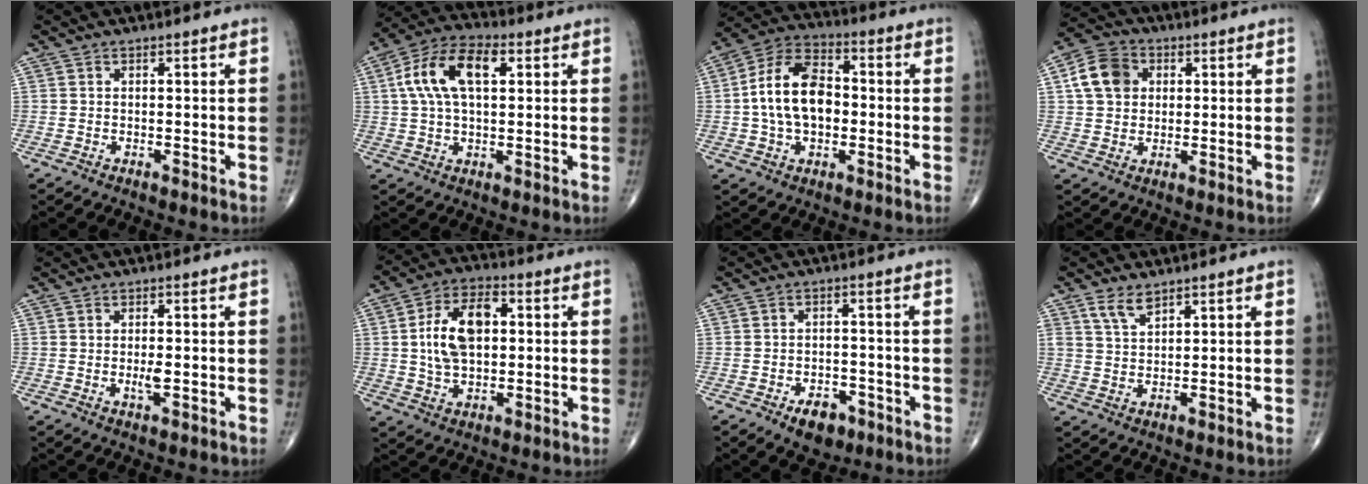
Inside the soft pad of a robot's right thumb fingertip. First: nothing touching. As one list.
[{"total": 12.8, "force": [3.2, 6.7, 10.4], "torque": [-0.201, 0.025, 0.054]}, {"total": 14.5, "force": [-0.3, 9.1, 11.3], "torque": [-0.188, 0.029, -0.013]}, {"total": 8.8, "force": [2.0, 7.1, 4.9], "torque": [-0.075, 0.008, 0.029]}, {"total": 2.4, "force": [-0.3, 0.9, 2.2], "torque": [-0.037, -0.003, -0.005]}, {"total": 12.9, "force": [1.4, 7.7, 10.2], "torque": [-0.168, 0.012, 0.022]}, {"total": 6.3, "force": [-3.5, 3.8, 3.5], "torque": [-0.030, 0.016, -0.050]}, {"total": 4.1, "force": [2.9, 1.9, 2.2], "torque": [-0.037, -0.017, 0.061]}]